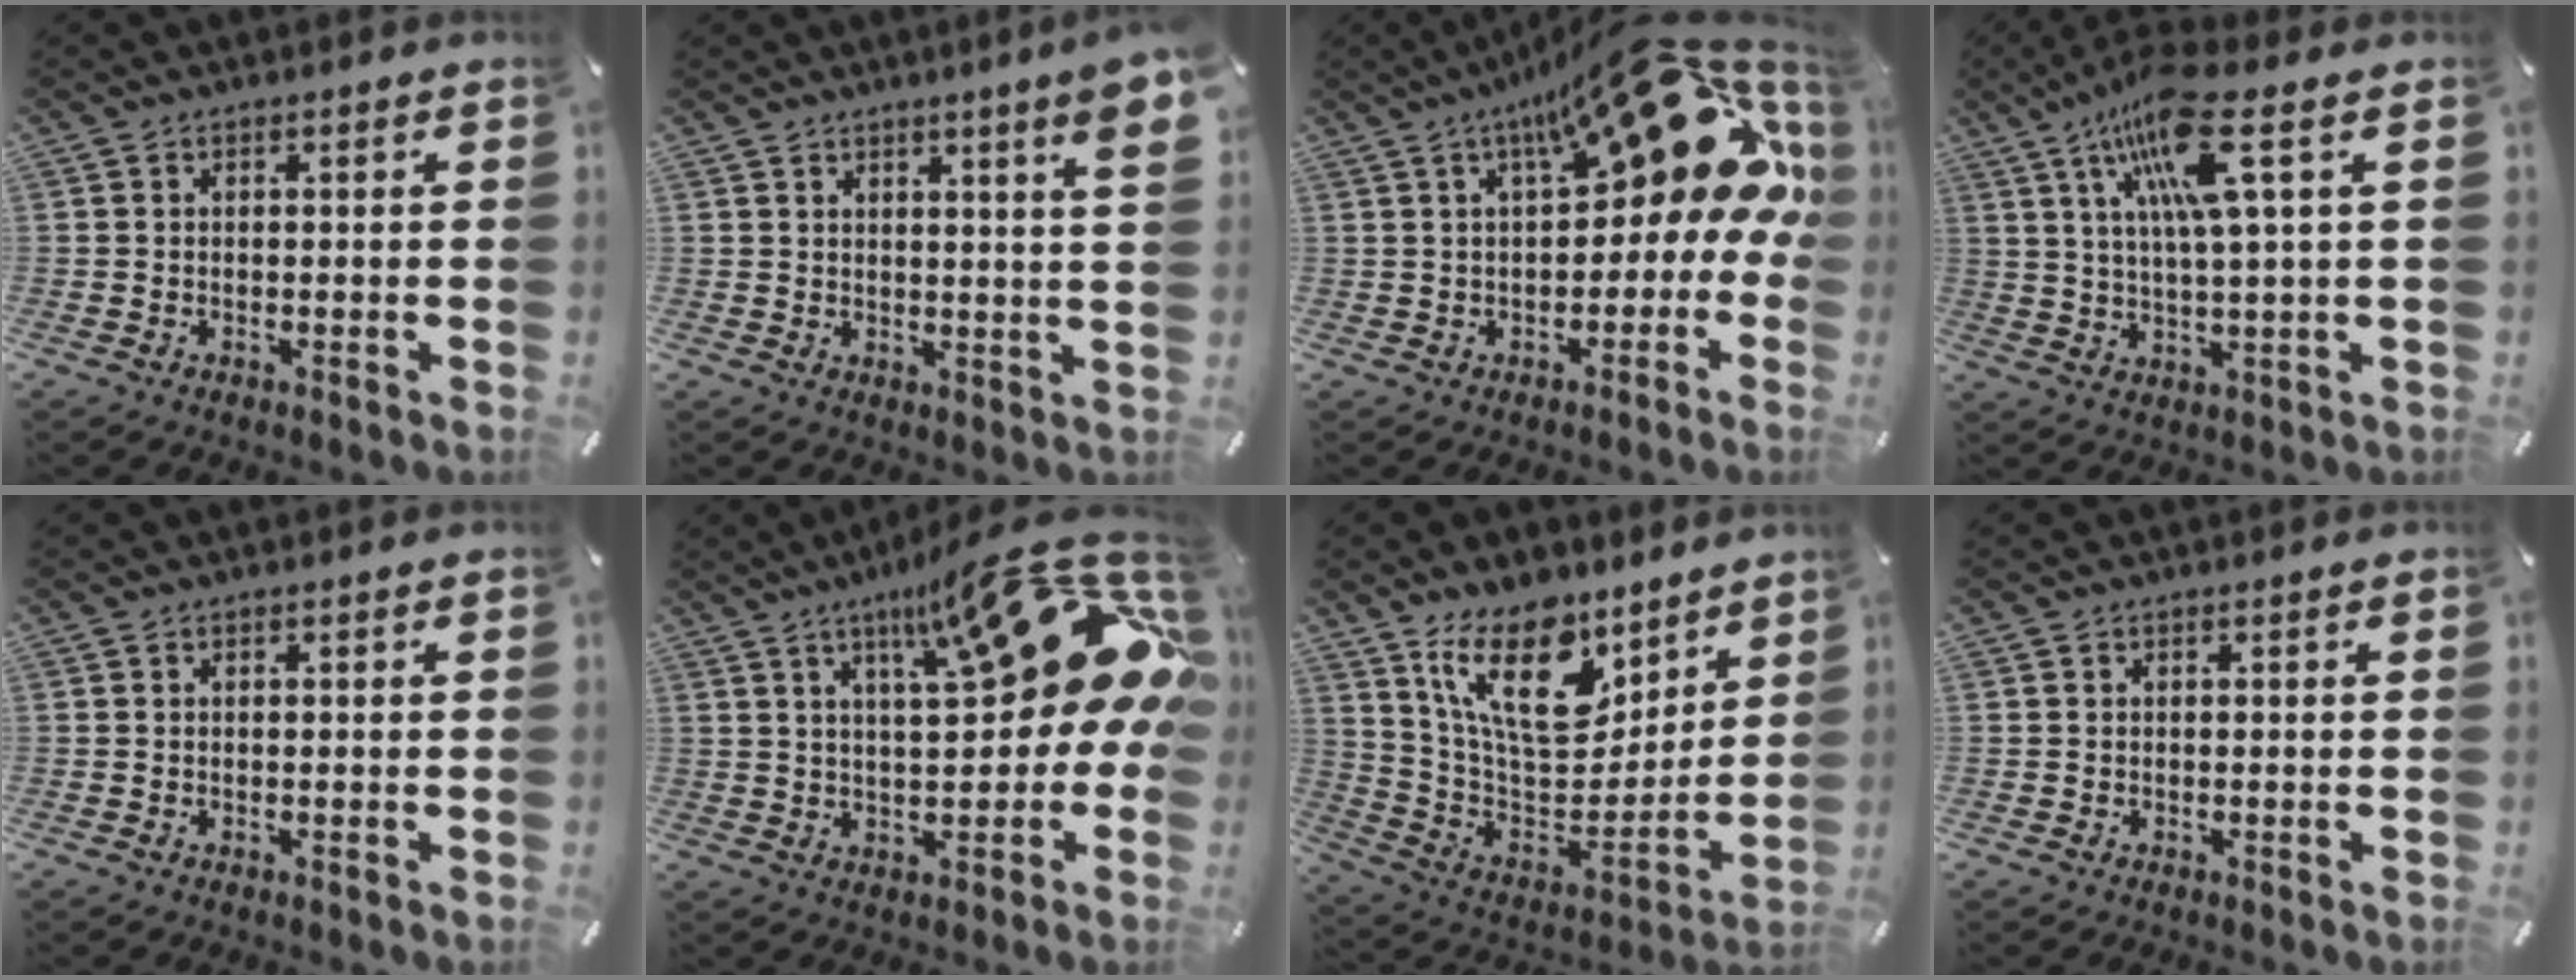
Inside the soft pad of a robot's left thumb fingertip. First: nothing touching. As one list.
[{"total": 5.9, "force": [3.9, 0.3, 4.4], "torque": [-0.069, -0.017, 0.063]}, {"total": 21.7, "force": [9.6, 9.0, 17.3], "torque": [-0.227, -0.063, 0.156]}, {"total": 14.6, "force": [6.6, 2.6, 12.8], "torque": [-0.234, -0.013, 0.104]}, {"total": 0.0}, {"total": 24.4, "force": [10.6, 7.8, 20.5], "torque": [-0.278, -0.071, 0.167]}, {"total": 19.9, "force": [13.2, 10.0, 11.0], "torque": [-0.189, -0.077, 0.237]}, {"total": 0.0}]